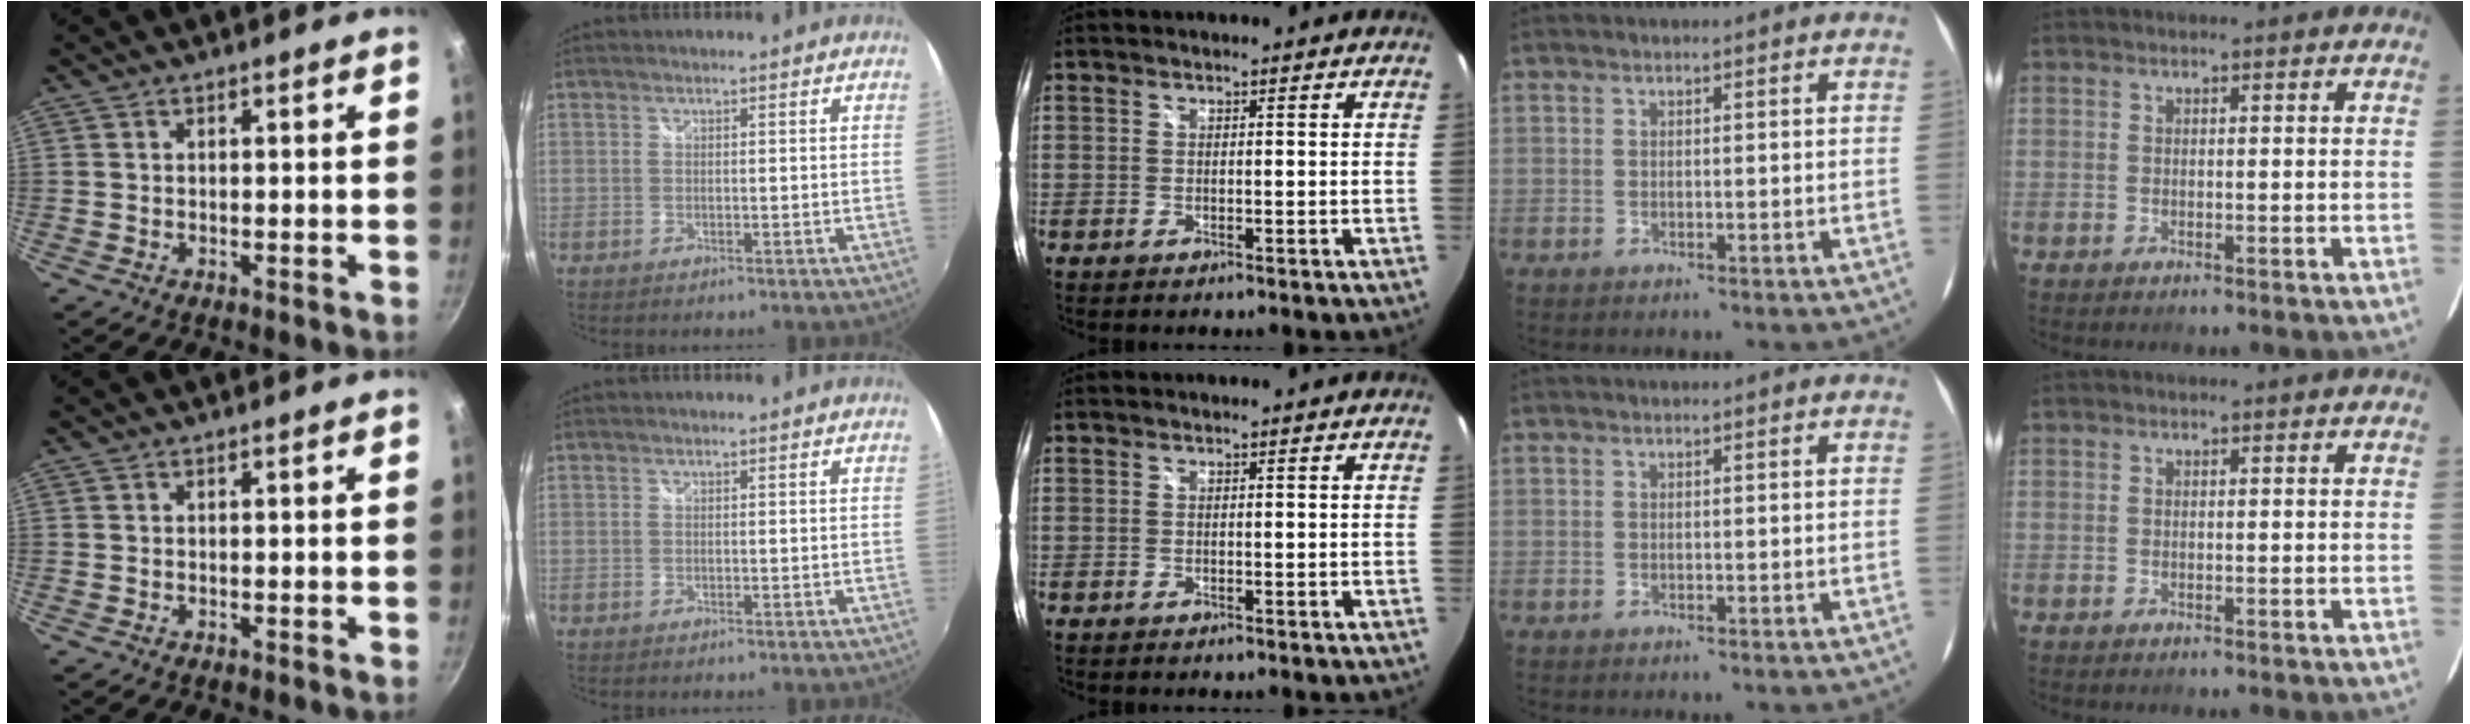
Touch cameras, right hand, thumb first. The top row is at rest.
{}